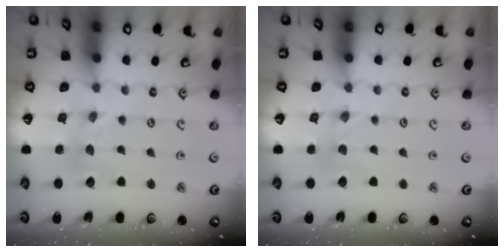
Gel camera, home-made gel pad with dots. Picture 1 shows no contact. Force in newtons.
{"total": 0.0}